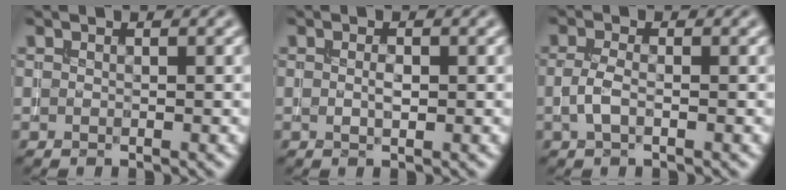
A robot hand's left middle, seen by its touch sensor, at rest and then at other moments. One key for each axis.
{"total": 1.1, "fx": 0.0, "fy": 0.5, "fz": 1.0, "tx": -0.021, "ty": -0.001, "tz": 0.000}
{"total": 1.9, "fx": -0.5, "fy": 0.8, "fz": 1.7, "tx": -0.040, "ty": 0.001, "tz": -0.014}